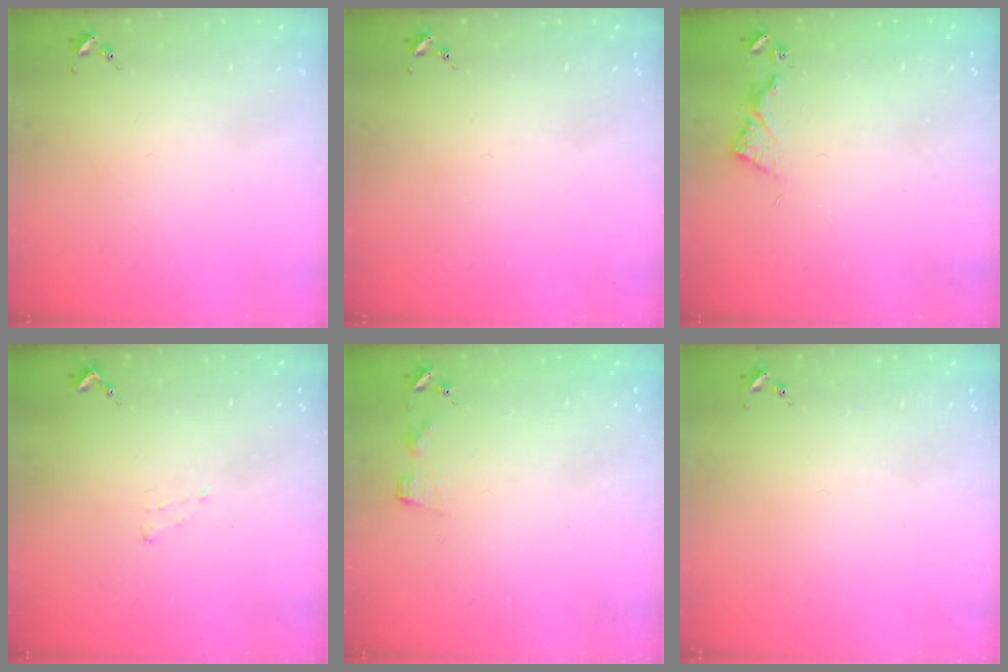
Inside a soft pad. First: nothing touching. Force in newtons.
{"total": 0.0}
{"total": 6.1, "press": 6.1, "slide": 0.6}
{"total": 3.8, "press": 3.8, "slide": 0.5}
{"total": 2.9, "press": 2.9, "slide": 0.3}
{"total": 0.0}